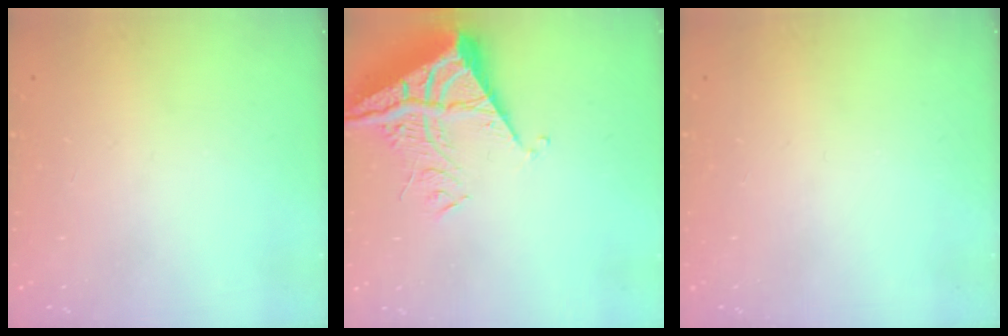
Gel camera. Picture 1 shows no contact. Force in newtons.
{"total": 8.8, "press": 8.7, "slide": 0.8}
{"total": 0.0}